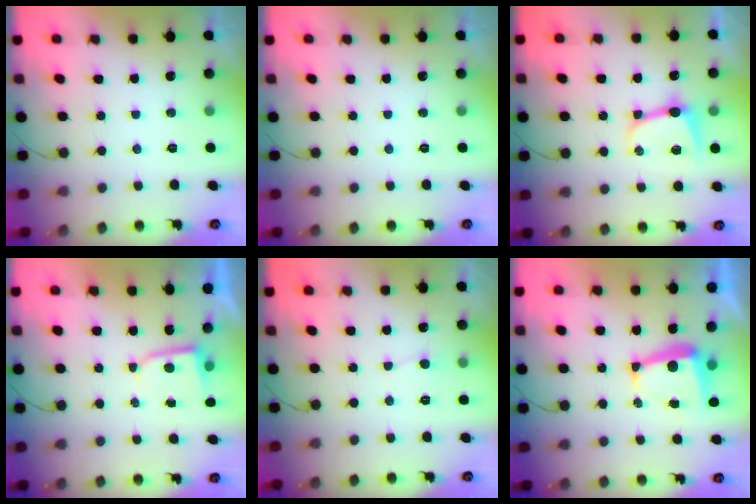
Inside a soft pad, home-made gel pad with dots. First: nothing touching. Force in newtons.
{"total": 0.0}
{"total": 7.9, "press": 7.9, "slide": 0.8}
{"total": 2.2, "press": 2.2, "slide": 0.3}
{"total": 3.2, "press": 3.2, "slide": 0.4}
{"total": 6.9, "press": 6.9, "slide": 0.3}